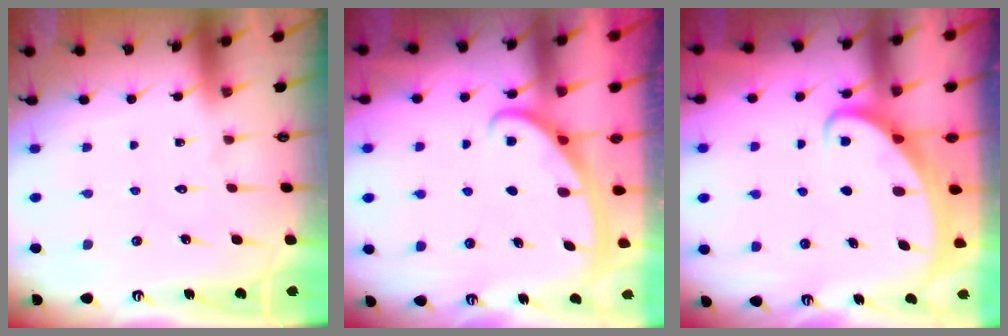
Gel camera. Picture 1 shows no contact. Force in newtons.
{"total": 2.8, "press": 2.8, "slide": 0.4}
{"total": 2.6, "press": 2.6, "slide": 0.3}